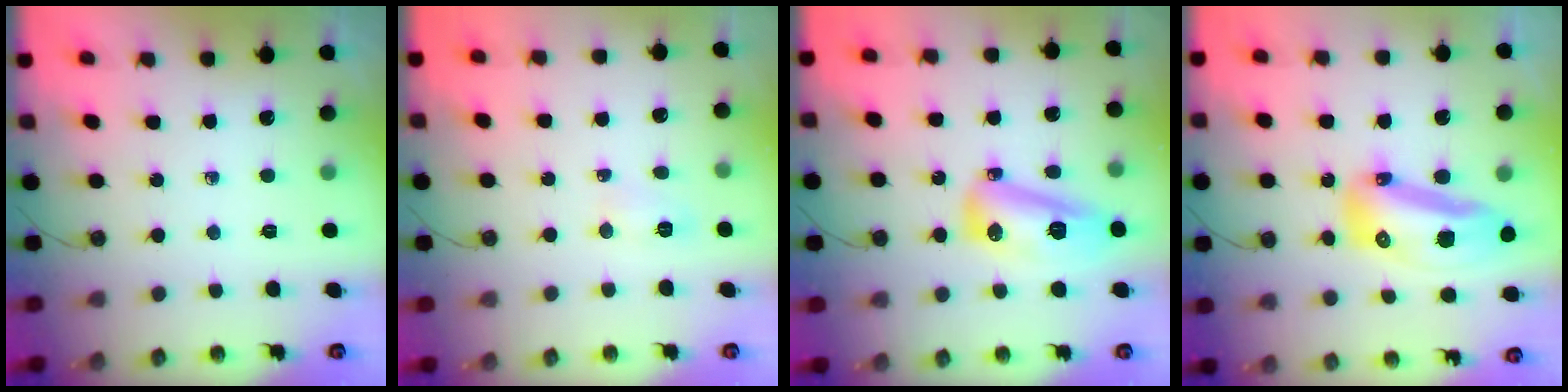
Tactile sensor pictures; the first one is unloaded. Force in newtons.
{"total": 5.3, "press": 5.2, "slide": 0.7}
{"total": 11.9, "press": 11.8, "slide": 1.0}
{"total": 15.0, "press": 14.8, "slide": 1.8}